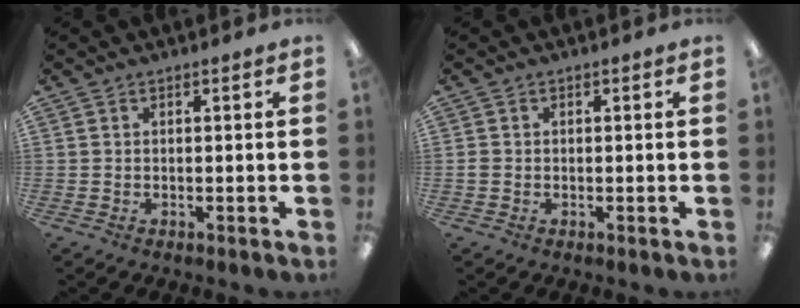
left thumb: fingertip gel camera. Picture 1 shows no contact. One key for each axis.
{"total": 0.9, "fx": -0.3, "fy": 0.8, "fz": 0.4, "tx": -0.008, "ty": 0.003, "tz": -0.006}